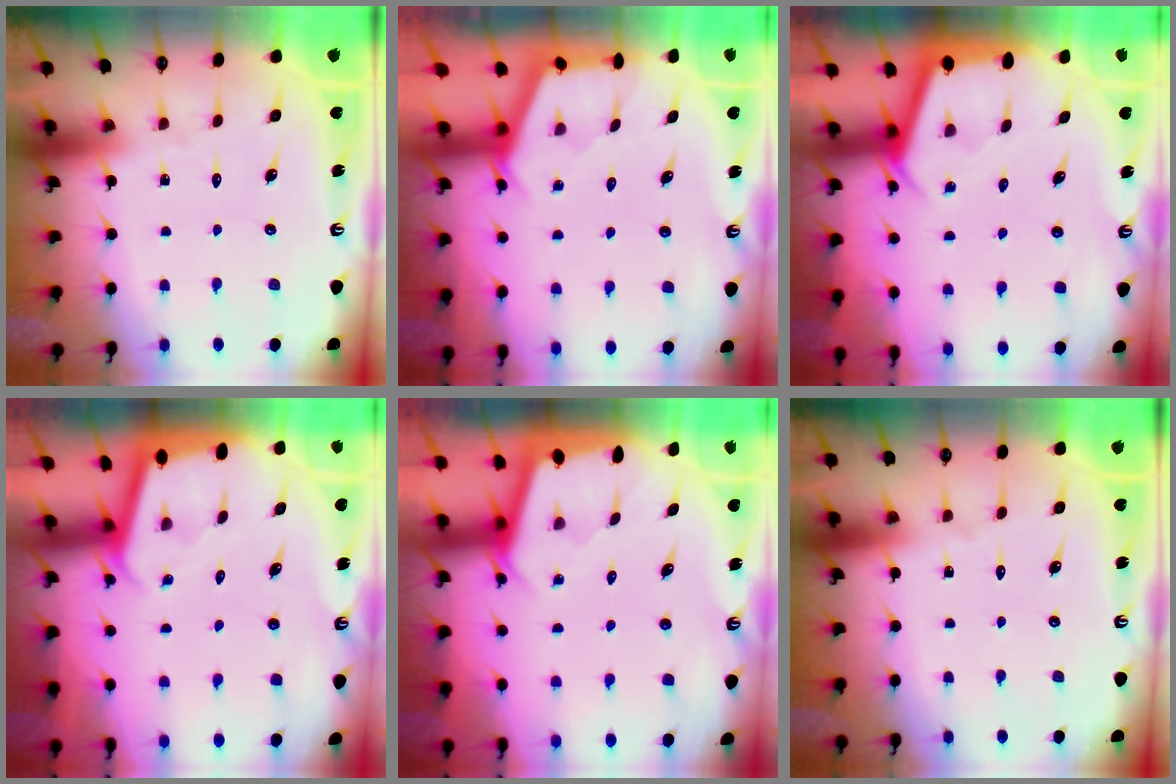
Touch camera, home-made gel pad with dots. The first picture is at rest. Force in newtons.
{"total": 2.8, "press": 2.8, "slide": 0.3}
{"total": 2.9, "press": 2.8, "slide": 0.3}
{"total": 1.8, "press": 1.8, "slide": 0.0}
{"total": 2.1, "press": 2.1, "slide": 0.2}
{"total": 0.0}